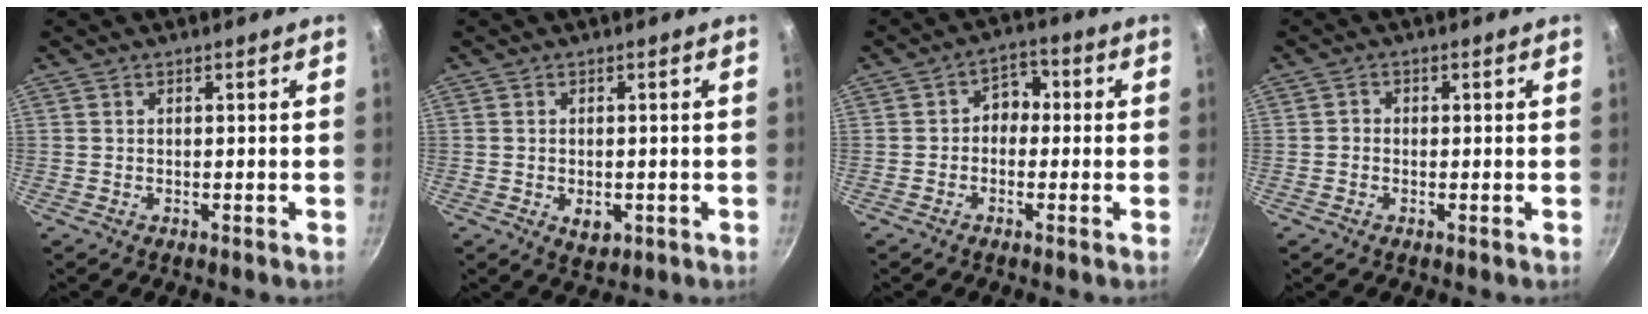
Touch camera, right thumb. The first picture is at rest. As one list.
[{"total": 3.7, "force": [-0.9, 2.5, 2.6], "torque": [-0.035, -0.002, -0.007]}, {"total": 4.6, "force": [-0.4, 3.7, 2.7], "torque": [-0.003, 0.019, -0.019]}, {"total": 1.2, "force": [-0.3, 1.0, 0.4], "torque": [-0.006, 0.005, -0.009]}]